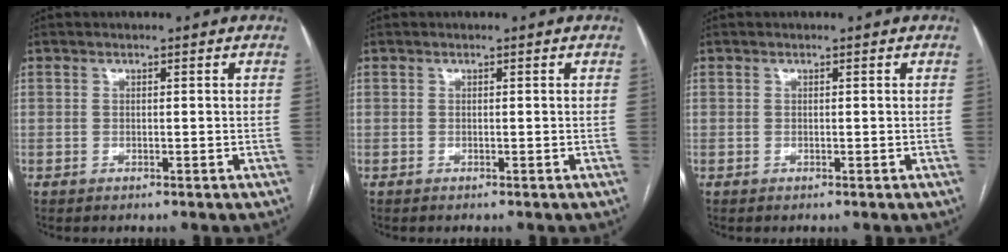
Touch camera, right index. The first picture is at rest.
{"total": 0.0}
{"total": 0.0}